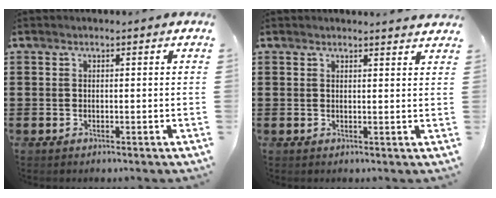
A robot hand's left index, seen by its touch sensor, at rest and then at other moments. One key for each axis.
{"total": 1.5, "fx": 1.5, "fy": -0.1, "fz": 0.3, "tx": -0.009, "ty": -0.001, "tz": 0.030}